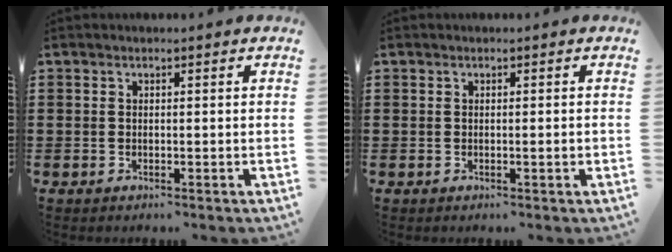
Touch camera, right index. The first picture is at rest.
{"total": 0.9, "force": [-0.2, 0.0, 0.9], "torque": [-0.014, -0.003, -0.003]}